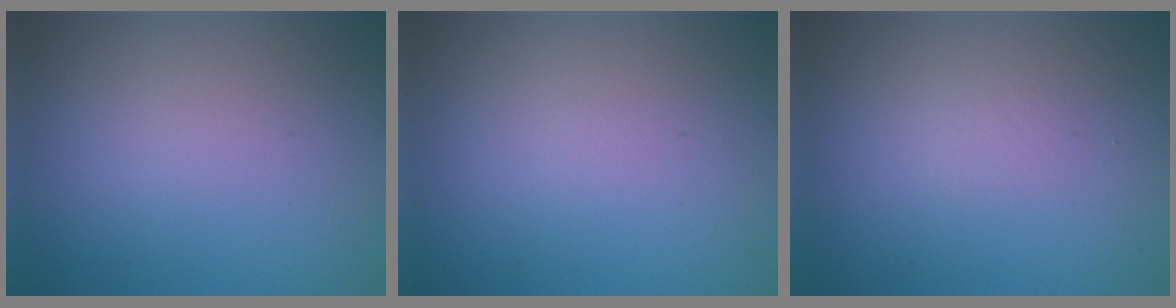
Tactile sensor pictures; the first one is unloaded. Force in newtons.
{"total": 0.0}
{"total": 0.6, "press": 0.6, "slide": 0.0}